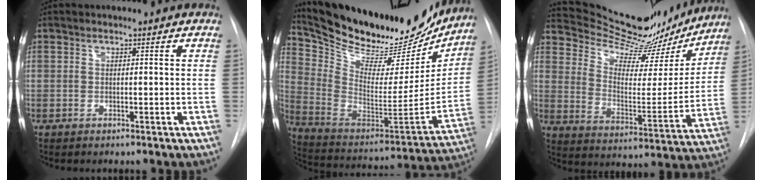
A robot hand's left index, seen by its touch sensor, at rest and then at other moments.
{"total": 26.3, "force": [23.1, 7.5, 10.0], "torque": [-0.175, -0.046, 0.345]}
{"total": 21.0, "force": [19.5, 5.1, 6.0], "torque": [-0.090, -0.029, 0.277]}